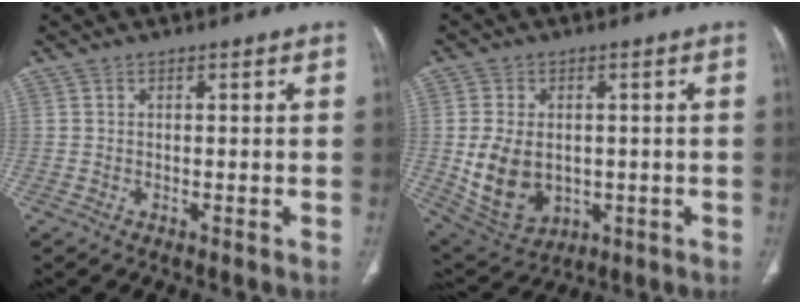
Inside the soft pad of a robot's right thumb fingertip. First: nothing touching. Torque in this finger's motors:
{"motor_torque": [-0.32, 0.92, 0.62, 0.84, 0.33]}